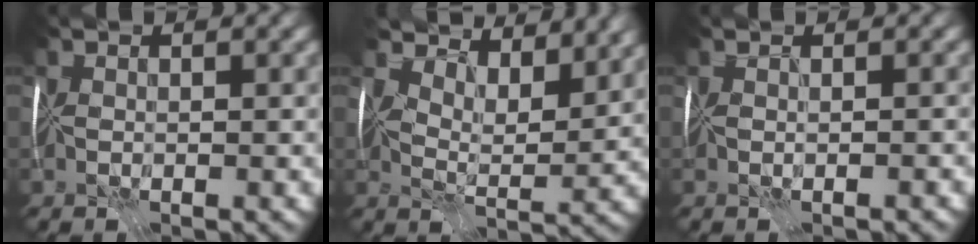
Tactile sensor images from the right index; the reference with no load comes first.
{"total": 5.7, "force": [5.4, 1.0, 1.7], "torque": [-0.046, -0.009, 0.087]}
{"total": 1.1, "force": [-0.5, -0.9, -0.4], "torque": [0.000, -0.012, -0.003]}